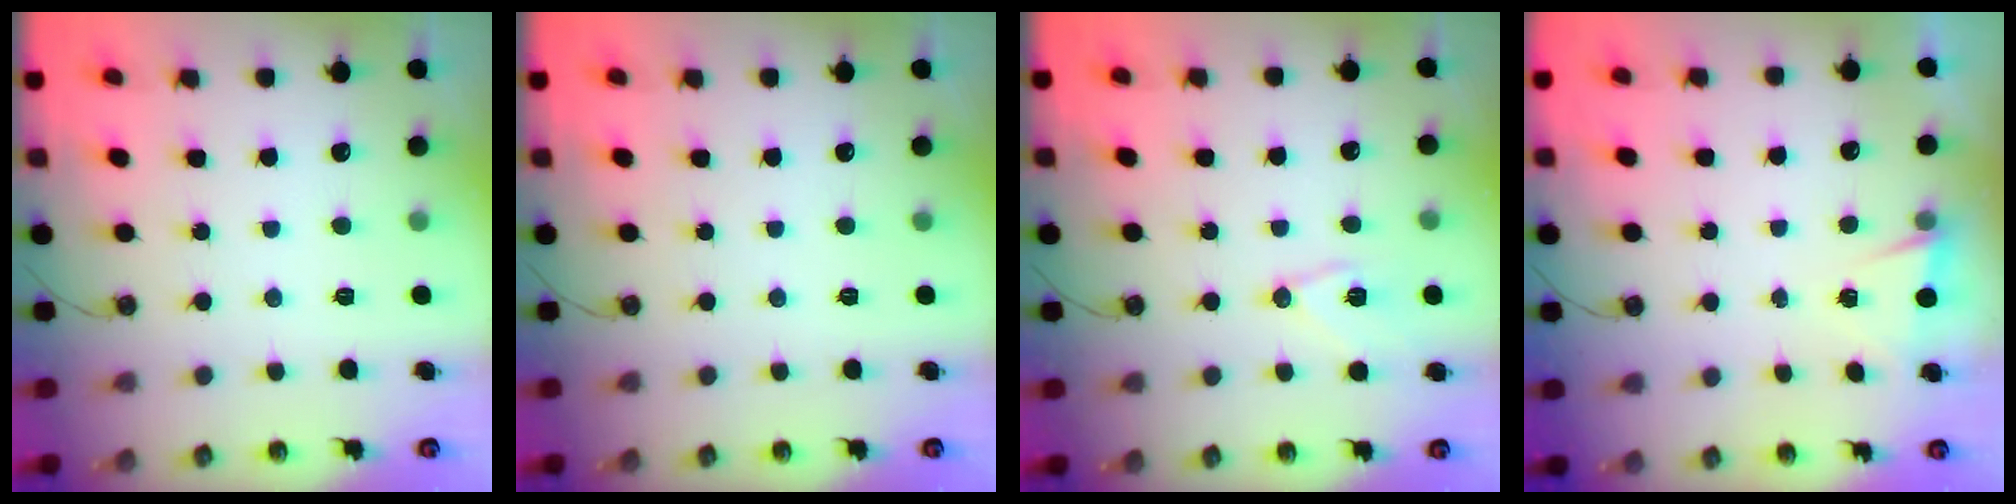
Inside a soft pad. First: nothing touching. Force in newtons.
{"total": 0.0}
{"total": 9.9, "press": 9.8, "slide": 1.1}
{"total": 1.3, "press": 0.7, "slide": 1.1}